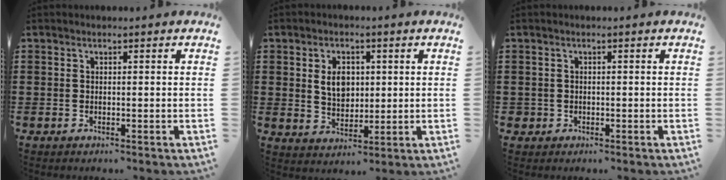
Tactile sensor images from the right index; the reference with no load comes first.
{"total": 5.1, "force": [1.0, 3.6, 3.4], "torque": [-0.070, 0.012, 0.013]}
{"total": 1.0, "force": [-0.4, 1.0, 0.1], "torque": [-0.004, 0.004, -0.010]}